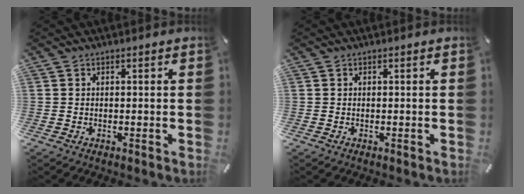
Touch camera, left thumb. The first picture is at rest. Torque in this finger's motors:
{"motor_torque": [0.00, 0.00, -0.05, -0.05, -0.01]}